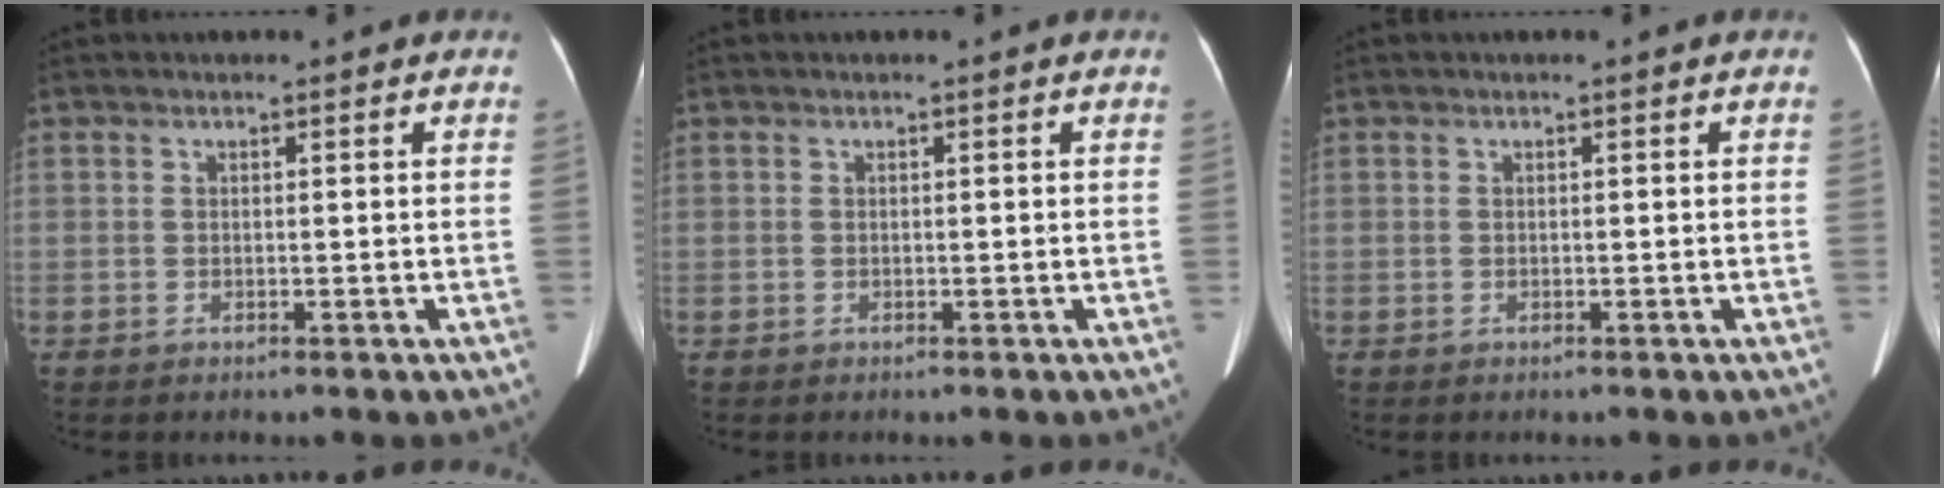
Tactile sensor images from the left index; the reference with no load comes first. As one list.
[{"total": 0.0}, {"total": 0.0}]